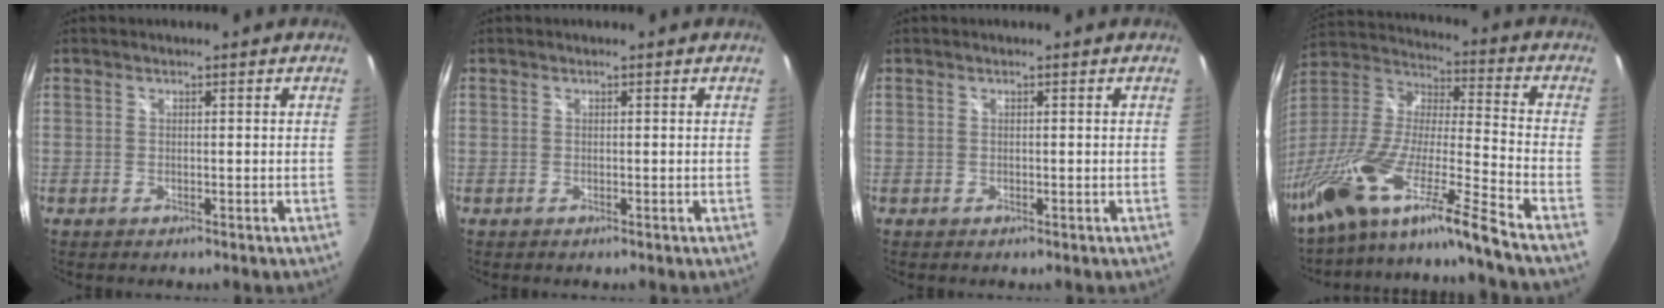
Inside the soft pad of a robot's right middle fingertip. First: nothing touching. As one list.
[{"total": 0.0}, {"total": 0.0}, {"total": 22.9, "force": [-16.8, -0.6, 15.5], "torque": [-0.259, -0.057, -0.306]}]